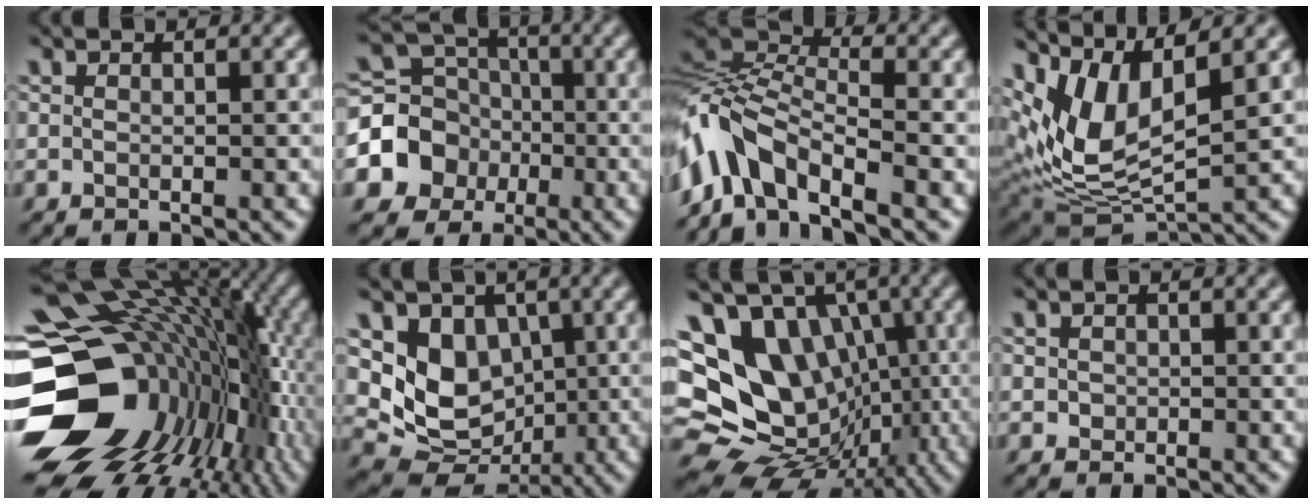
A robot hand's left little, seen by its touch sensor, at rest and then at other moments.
{"total": 6.2, "force": [-2.0, 5.4, 2.2], "torque": [-0.034, 0.004, -0.051]}
{"total": 7.8, "force": [-4.2, 3.4, 5.6], "torque": [-0.106, 0.017, -0.099]}
{"total": 8.3, "force": [3.3, 3.5, 6.7], "torque": [-0.150, -0.001, 0.065]}
{"total": 20.3, "force": [-3.1, 15.1, 13.2], "torque": [-0.249, -0.029, -0.018]}
{"total": 6.9, "force": [1.0, 5.6, 3.8], "torque": [-0.068, -0.024, 0.016]}
{"total": 18.0, "force": [1.4, 14.6, 10.4], "torque": [-0.202, 0.026, 0.028]}
{"total": 0.7, "force": [0.0, 0.7, 0.1], "torque": [-0.002, -0.003, 0.003]}